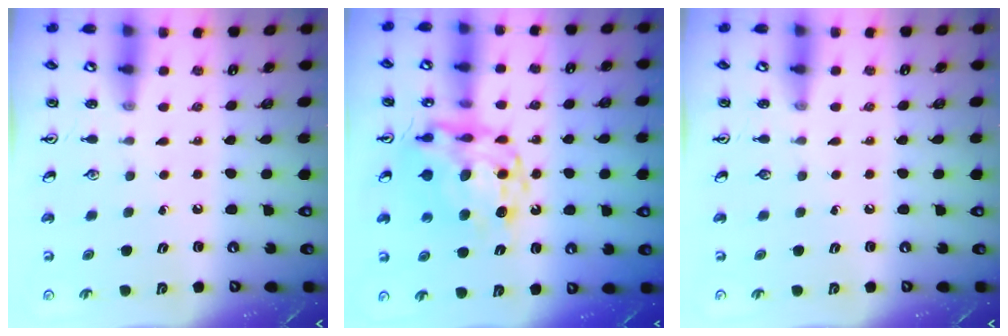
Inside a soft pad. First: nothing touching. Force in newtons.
{"total": 14.2, "press": 14.2, "slide": 1.3}
{"total": 0.0}